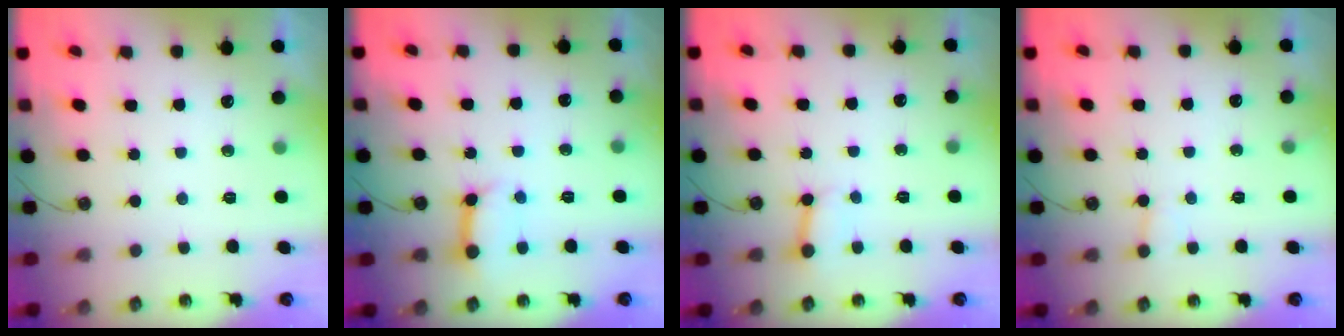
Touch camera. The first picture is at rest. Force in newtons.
{"total": 9.7, "press": 9.6, "slide": 1.0}
{"total": 2.6, "press": 2.6, "slide": 0.1}
{"total": 4.7, "press": 4.7, "slide": 0.3}